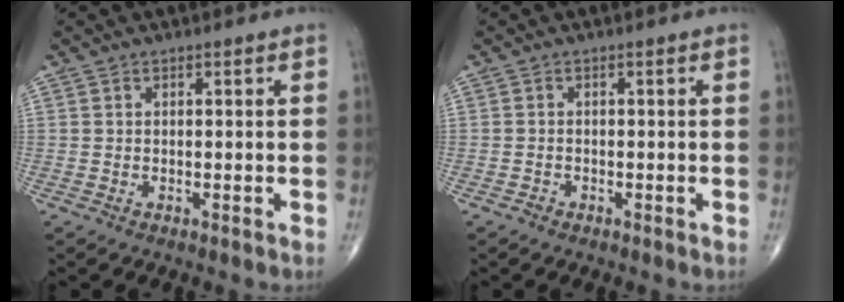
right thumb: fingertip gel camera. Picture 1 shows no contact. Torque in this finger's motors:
{"motor_torque": [0.10, 0.17, -0.31, -0.25, 0.03]}